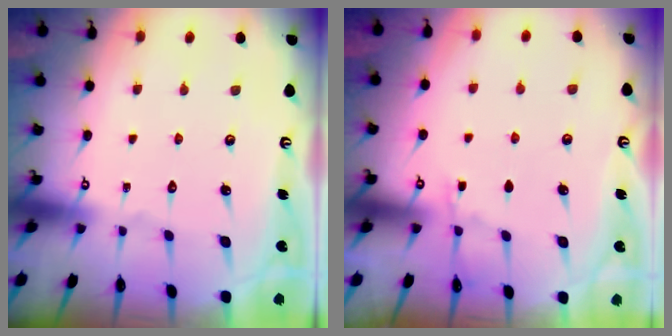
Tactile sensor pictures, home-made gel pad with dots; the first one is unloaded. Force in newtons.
{"total": 2.9, "press": 2.9, "slide": 0.4}